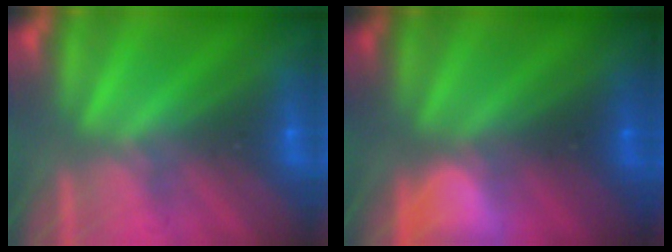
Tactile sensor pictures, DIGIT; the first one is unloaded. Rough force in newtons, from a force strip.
{"total": 2.6}